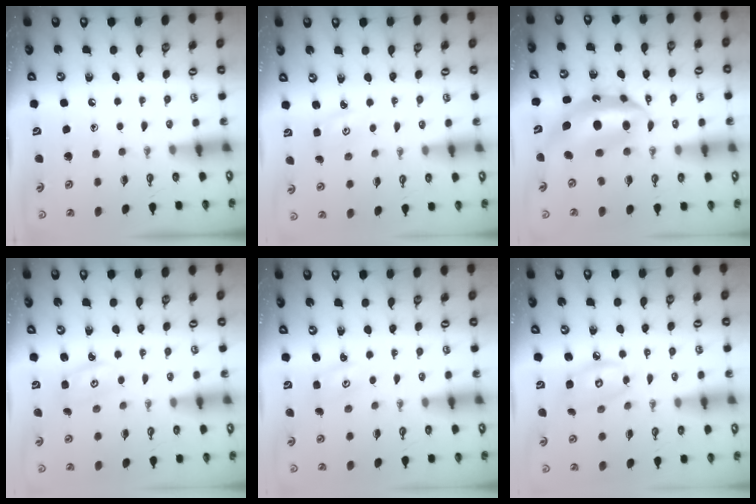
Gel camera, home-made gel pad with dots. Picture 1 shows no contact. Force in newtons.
{"total": 2.9, "press": 2.9, "slide": 0.3}
{"total": 9.4, "press": 9.3, "slide": 0.9}
{"total": 2.1, "press": 2.1, "slide": 0.2}
{"total": 1.4, "press": 1.4, "slide": 0.2}
{"total": 8.0, "press": 8.0, "slide": 0.4}